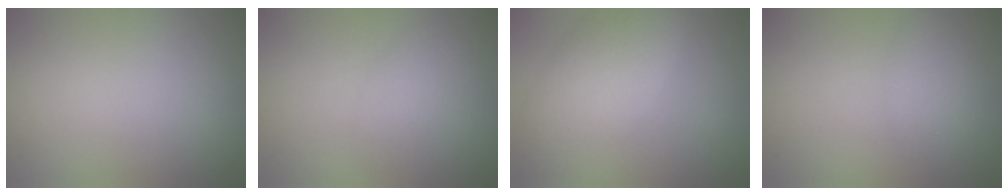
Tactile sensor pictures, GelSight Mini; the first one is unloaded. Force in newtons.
{"total": 1.7, "press": 1.7, "slide": 0.1}
{"total": 5.7, "press": 5.7, "slide": 0.3}
{"total": 1.8, "press": 1.8, "slide": 0.1}